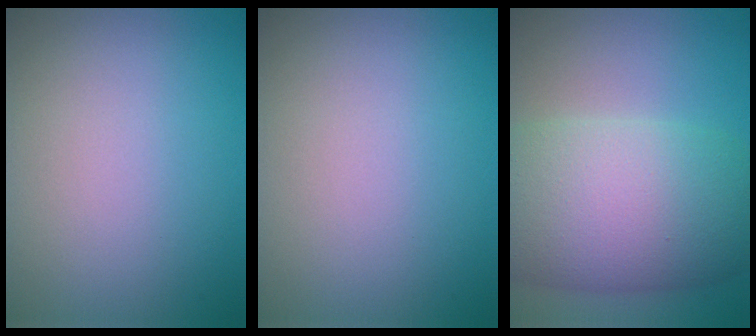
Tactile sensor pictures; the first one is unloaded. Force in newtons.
{"total": 0.0}
{"total": 11.5, "press": 11.5, "slide": 0.5}